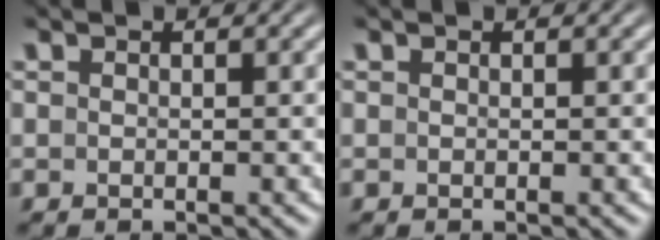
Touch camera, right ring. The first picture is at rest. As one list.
[{"total": 0.0}]